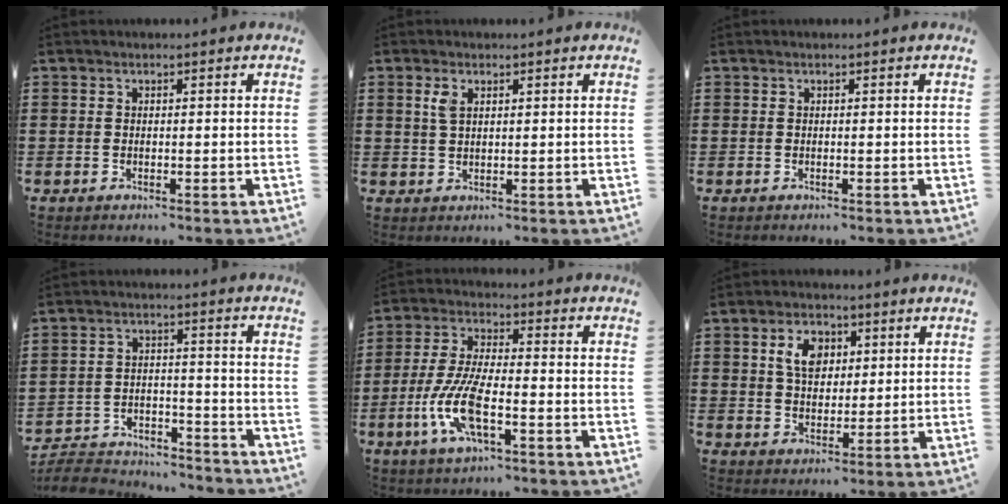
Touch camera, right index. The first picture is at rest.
{"total": 2.3, "force": [1.0, 1.1, 1.7], "torque": [-0.039, 0.004, 0.018]}
{"total": 0.0}
{"total": 6.2, "force": [-6.1, 0.9, 1.1], "torque": [-0.034, 0.006, -0.123]}
{"total": 9.5, "force": [-3.5, 2.8, 8.3], "torque": [-0.197, -0.015, -0.071]}
{"total": 5.6, "force": [1.8, 3.8, 3.7], "torque": [-0.078, 0.011, 0.029]}